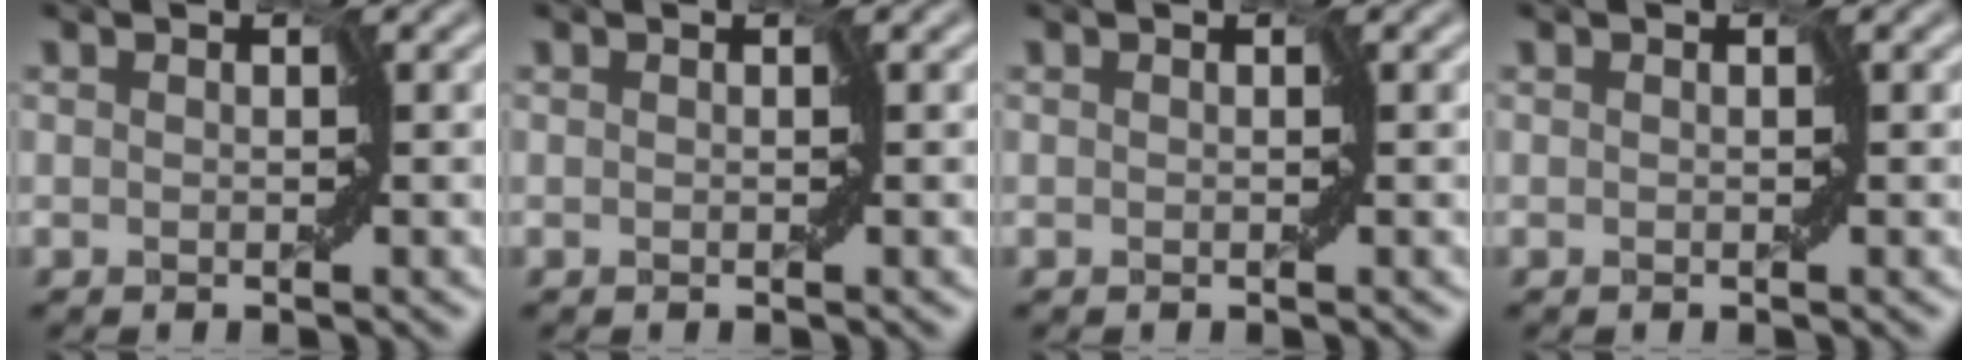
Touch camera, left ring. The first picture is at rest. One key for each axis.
{"total": 0.0}
{"total": 0.0}
{"total": 0.0}